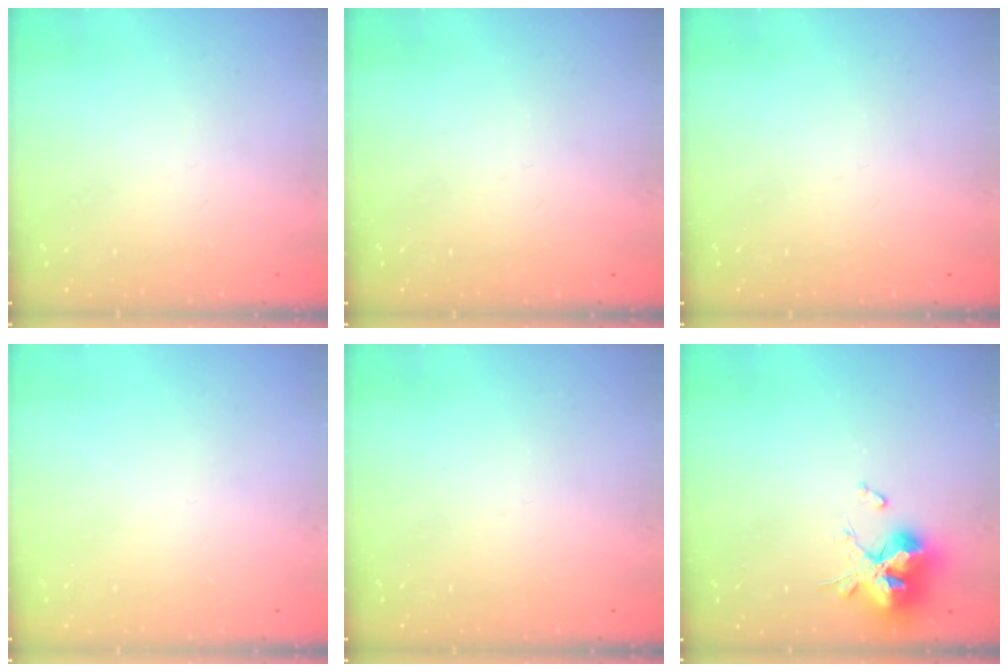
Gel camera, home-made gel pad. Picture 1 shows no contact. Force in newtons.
{"total": 0.0}
{"total": 0.0}
{"total": 0.0}
{"total": 0.0}
{"total": 18.8, "press": 18.8, "slide": 0.4}